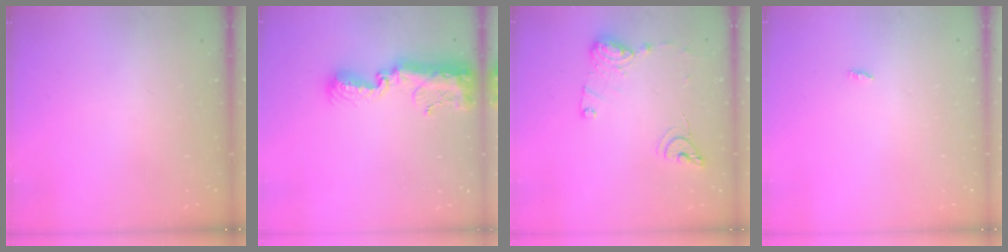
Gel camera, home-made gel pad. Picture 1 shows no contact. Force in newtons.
{"total": 12.1, "press": 12.0, "slide": 0.9}
{"total": 12.2, "press": 12.2, "slide": 1.0}
{"total": 1.8, "press": 1.8, "slide": 0.2}